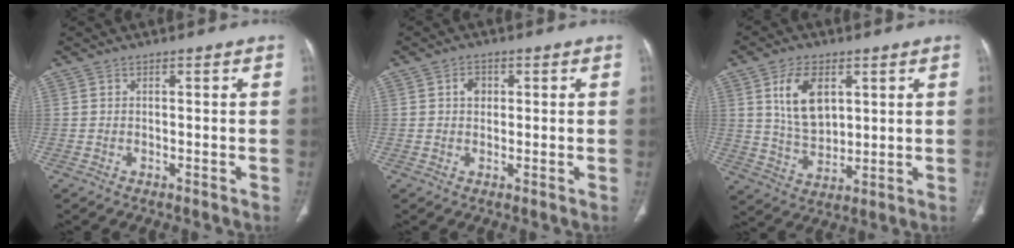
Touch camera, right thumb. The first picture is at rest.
{"total": 2.6, "force": [0.6, 2.1, 1.4], "torque": [-0.012, 0.002, 0.008]}
{"total": 10.5, "force": [3.6, 6.3, 7.5], "torque": [-0.120, -0.016, 0.076]}